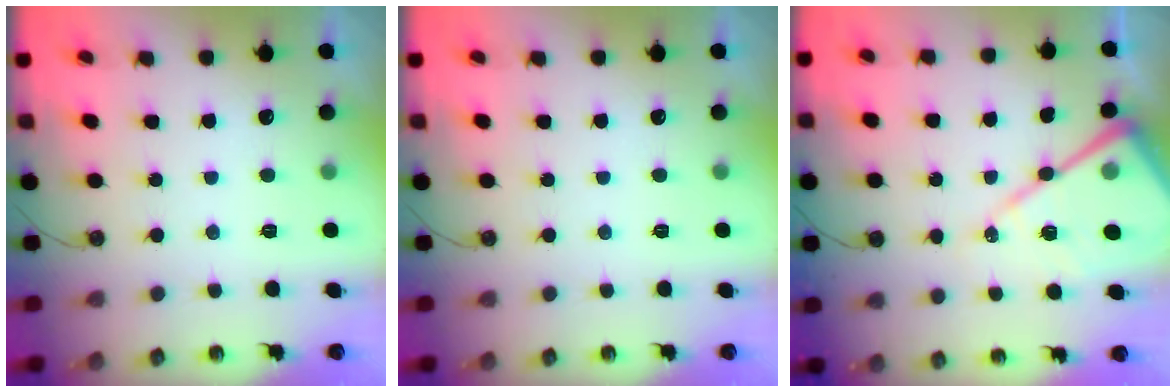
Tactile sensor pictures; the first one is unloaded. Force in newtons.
{"total": 0.0}
{"total": 17.1, "press": 17.1, "slide": 1.7}